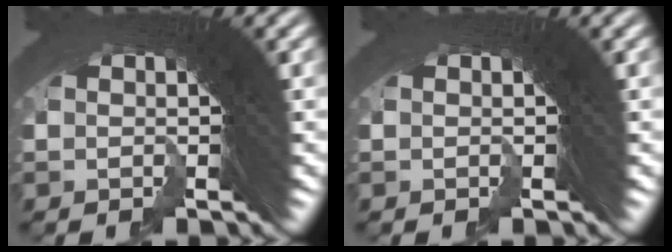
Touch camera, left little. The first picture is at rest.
{"total": 0.0}